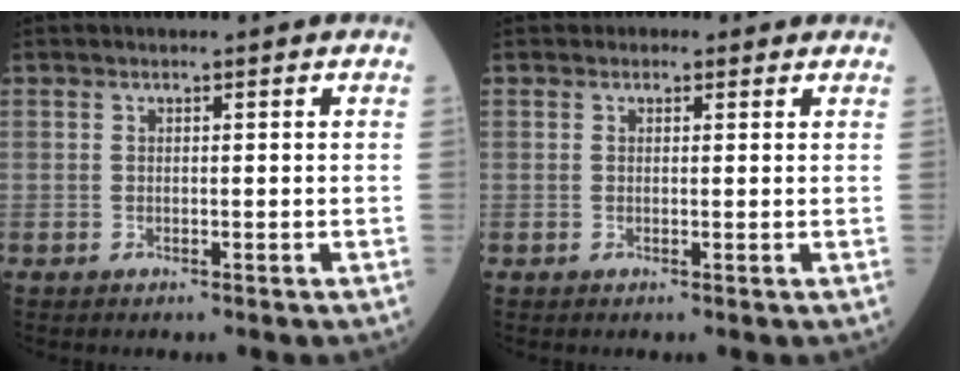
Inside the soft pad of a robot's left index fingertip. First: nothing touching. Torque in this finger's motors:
{"motor_torque": [1.07, -1.07, 0.14, 0.06]}